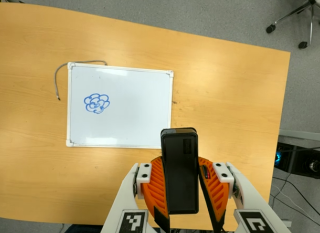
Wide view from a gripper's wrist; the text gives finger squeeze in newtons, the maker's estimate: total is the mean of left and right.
{"total": 7.7, "left": 7.4, "right": 8.0}